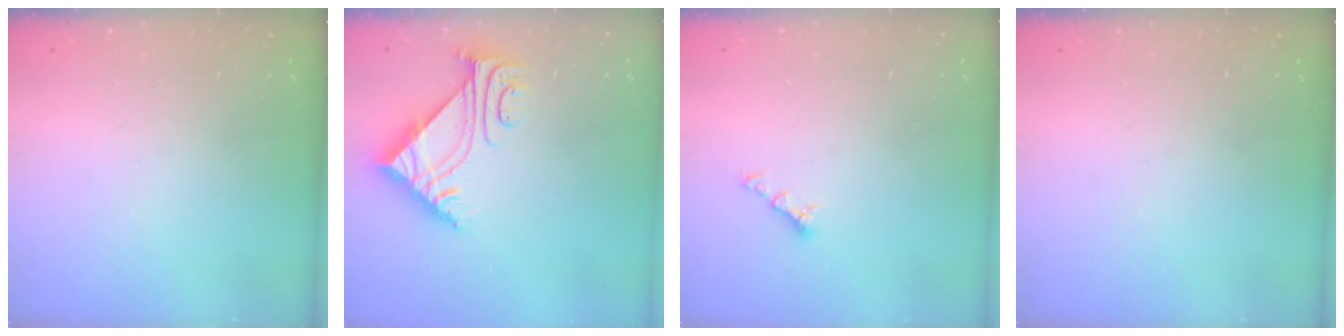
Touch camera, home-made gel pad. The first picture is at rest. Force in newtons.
{"total": 7.0, "press": 6.9, "slide": 0.9}
{"total": 3.4, "press": 3.3, "slide": 0.6}
{"total": 0.0}